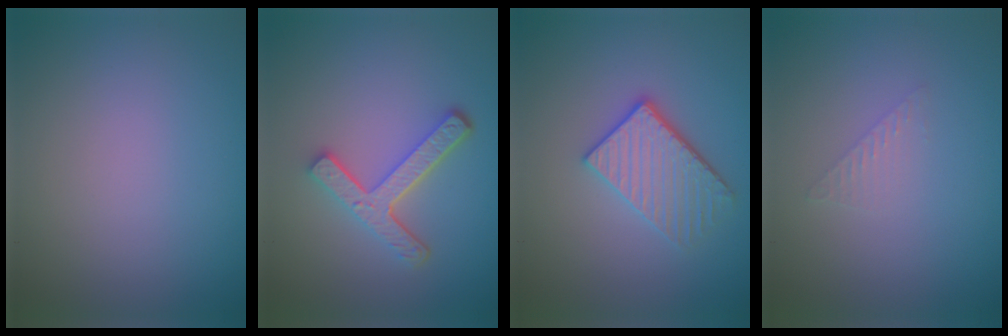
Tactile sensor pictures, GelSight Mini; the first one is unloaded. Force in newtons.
{"total": 4.3, "press": 3.3, "slide": 2.8}
{"total": 3.7, "press": 3.3, "slide": 1.6}
{"total": 1.0, "press": 1.0, "slide": 0.0}